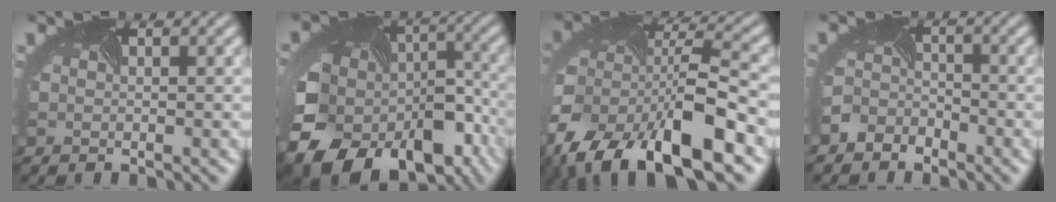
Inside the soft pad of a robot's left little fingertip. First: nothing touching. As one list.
[{"total": 19.1, "force": [-9.8, 12.7, 10.3], "torque": [-0.215, -0.033, -0.127]}, {"total": 14.6, "force": [-8.6, 6.8, 9.6], "torque": [-0.199, -0.013, -0.149]}, {"total": 2.8, "force": [-2.4, 1.5, 0.1], "torque": [-0.005, -0.003, -0.054]}]